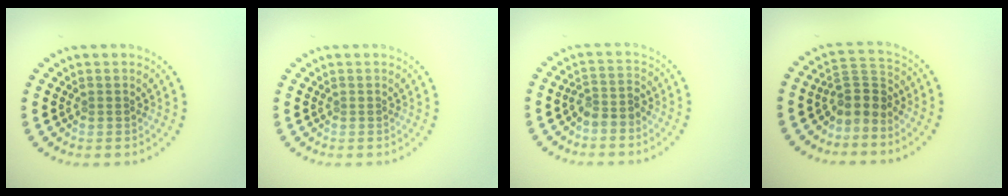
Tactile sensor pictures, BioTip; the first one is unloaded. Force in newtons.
{"total": 0.0}
{"total": 2.1, "press": 1.7, "slide": 1.2}
{"total": 2.8, "press": 2.1, "slide": 1.9}